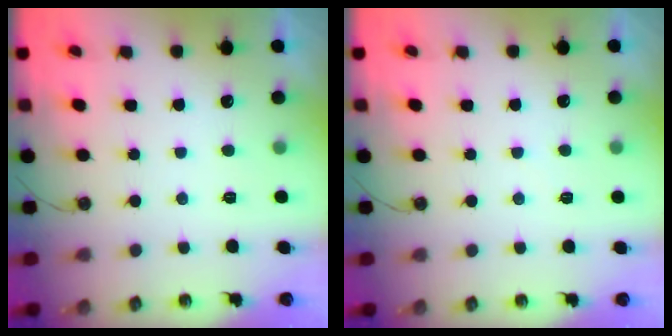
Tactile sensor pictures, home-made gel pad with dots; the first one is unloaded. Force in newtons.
{"total": 3.8, "press": 3.8, "slide": 0.5}